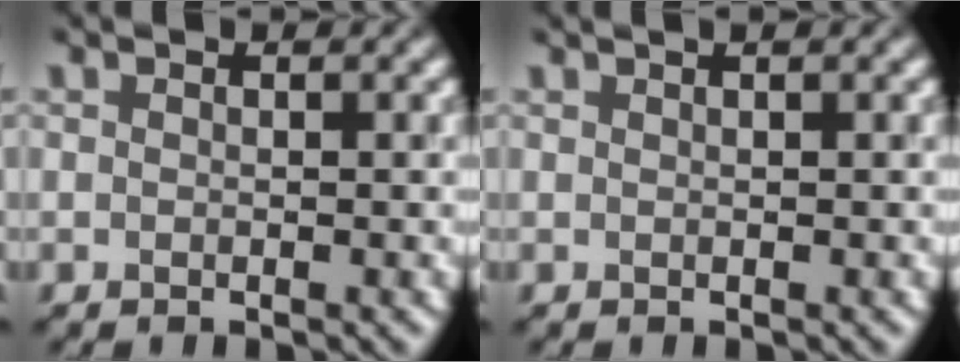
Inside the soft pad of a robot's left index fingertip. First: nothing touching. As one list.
[{"total": 0.9, "force": [0.5, 0.2, 0.7], "torque": [-0.009, 0.002, 0.002]}]